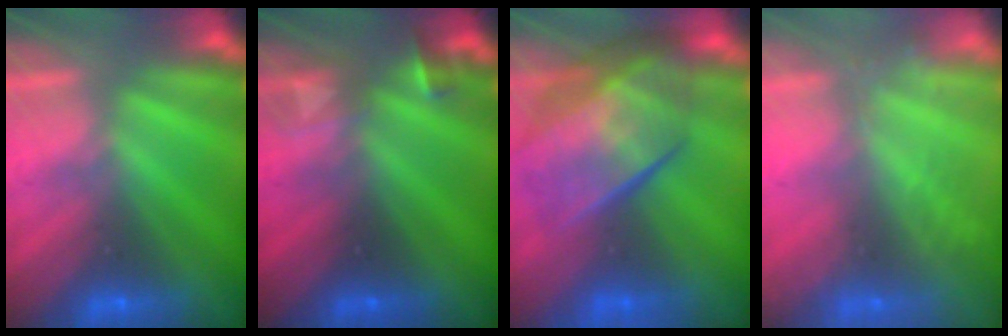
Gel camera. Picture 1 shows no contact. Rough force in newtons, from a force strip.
{"total": 3.1}
{"total": 7.1}
{"total": 2.2}